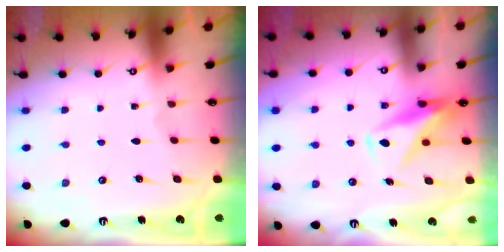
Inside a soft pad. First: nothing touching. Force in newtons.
{"total": 10.6, "press": 10.5, "slide": 0.8}